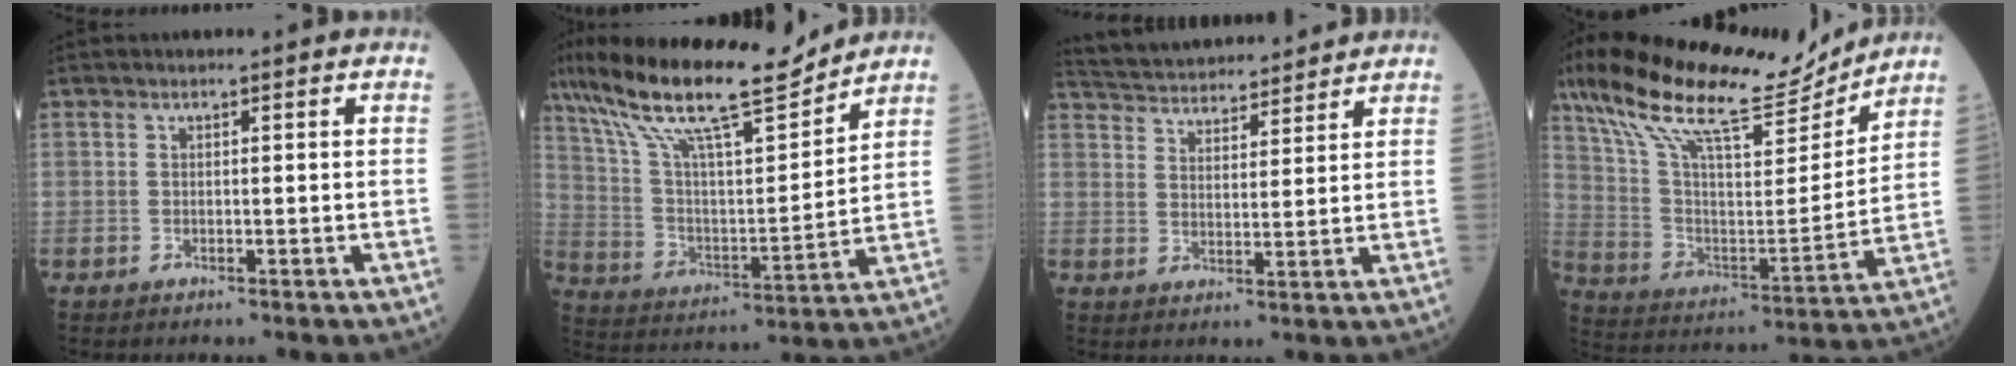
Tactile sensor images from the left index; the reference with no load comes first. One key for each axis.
{"total": 20.0, "fx": 16.1, "fy": 2.8, "fz": 11.6, "tx": -0.213, "ty": 0.016, "tz": 0.286}
{"total": 15.6, "fx": 14.8, "fy": 2.6, "fz": 4.4, "tx": -0.079, "ty": 0.036, "tz": 0.228}
{"total": 21.3, "fx": 17.7, "fy": 4.2, "fz": 11.0, "tx": -0.205, "ty": 0.014, "tz": 0.303}